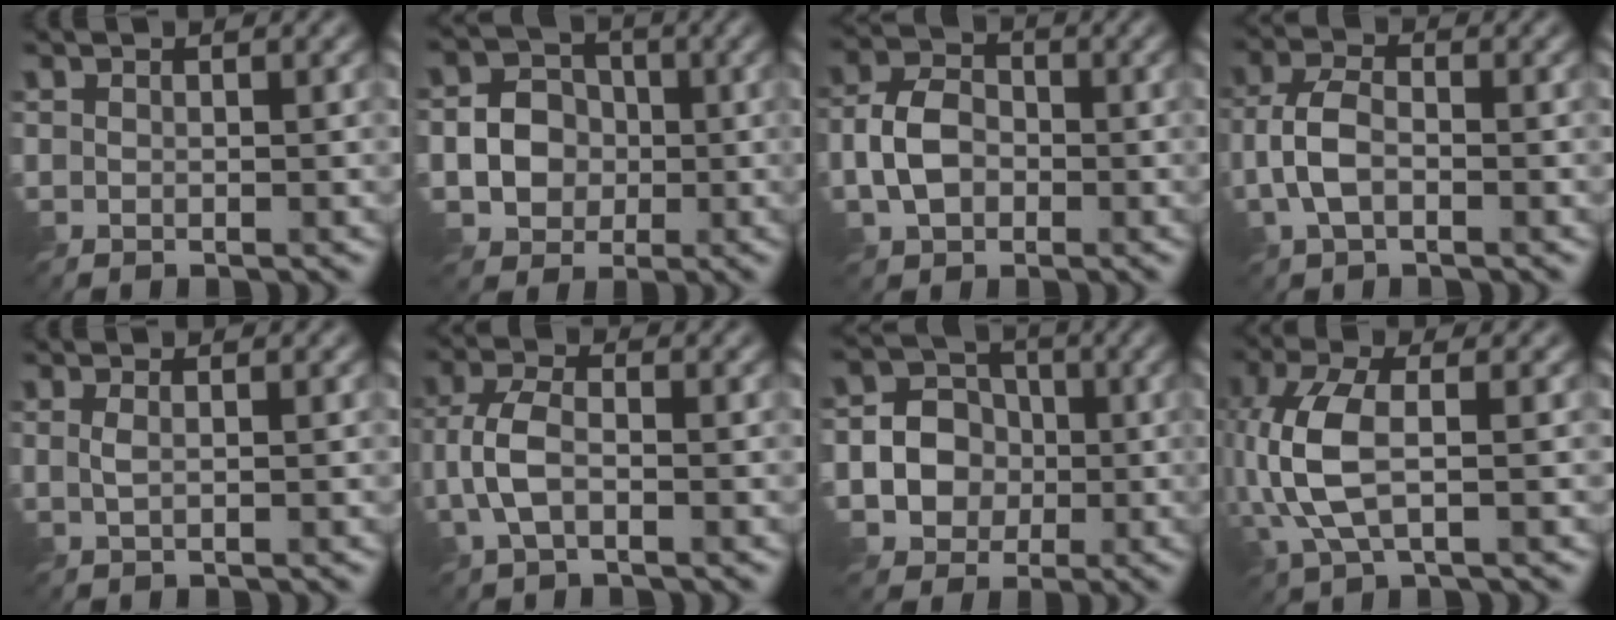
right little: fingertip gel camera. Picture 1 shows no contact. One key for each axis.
{"total": 4.5, "fx": -1.0, "fy": 3.9, "fz": 2.0, "tx": -0.025, "ty": 0.000, "tz": -0.033}
{"total": 4.6, "fx": -1.3, "fy": 3.3, "fz": 2.9, "tx": -0.059, "ty": 0.003, "tz": -0.030}
{"total": 3.9, "fx": -1.3, "fy": 2.2, "fz": 2.9, "tx": -0.066, "ty": 0.004, "tz": -0.032}
{"total": 0.9, "fx": -0.1, "fy": 0.3, "fz": 0.9, "tx": -0.018, "ty": -0.001, "tz": -0.003}
{"total": 3.9, "fx": -1.3, "fy": 2.0, "fz": 3.1, "tx": -0.076, "ty": 0.004, "tz": -0.031}
{"total": 5.7, "fx": -1.0, "fy": 5.1, "fz": 2.2, "tx": -0.023, "ty": 0.008, "tz": -0.035}
{"total": 6.6, "fx": -0.7, "fy": 3.3, "fz": 5.7, "tx": -0.146, "ty": 0.004, "tz": -0.017}